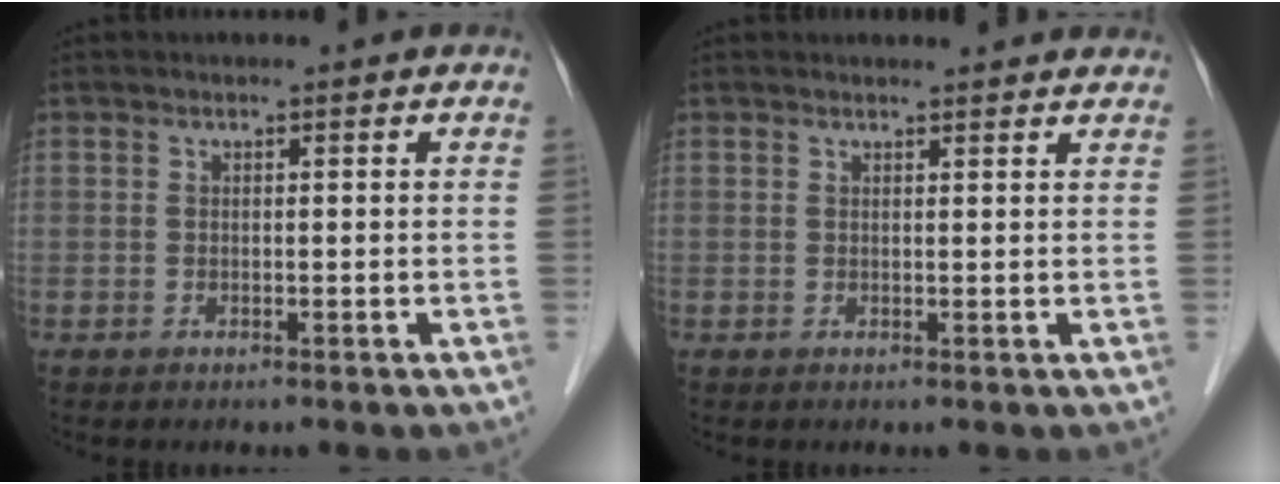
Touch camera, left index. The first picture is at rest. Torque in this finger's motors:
{"motor_torque": [0.42, -0.18, 0.00, -0.01]}